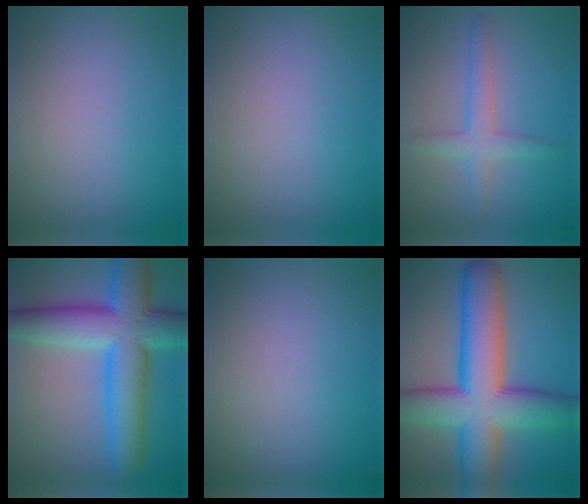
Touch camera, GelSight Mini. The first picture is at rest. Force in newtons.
{"total": 0.0}
{"total": 2.7, "press": 2.7, "slide": 0.2}
{"total": 11.0, "press": 11.0, "slide": 0.2}
{"total": 0.0}
{"total": 12.6, "press": 12.6, "slide": 0.5}